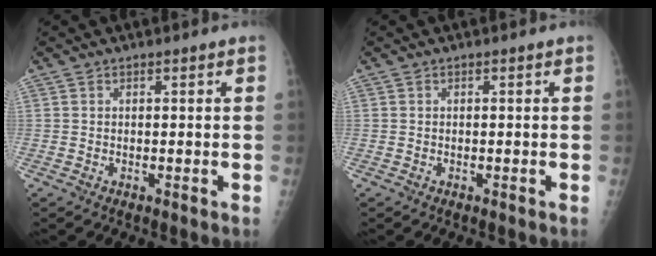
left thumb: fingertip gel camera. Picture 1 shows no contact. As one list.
[{"total": 0.0}]